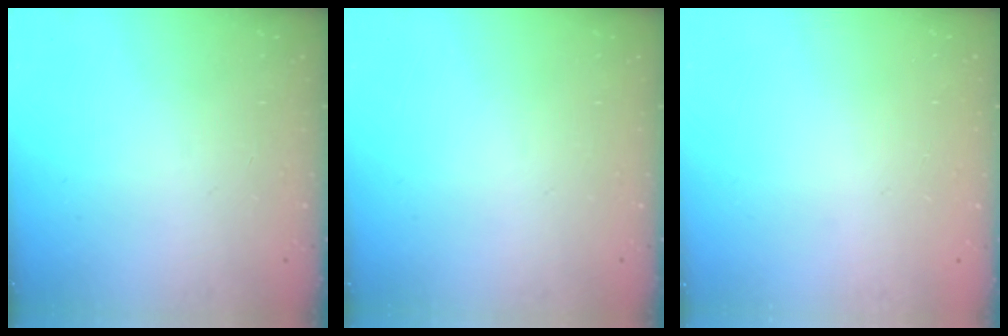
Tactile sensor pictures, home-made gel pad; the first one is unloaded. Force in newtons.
{"total": 0.0}
{"total": 0.0}